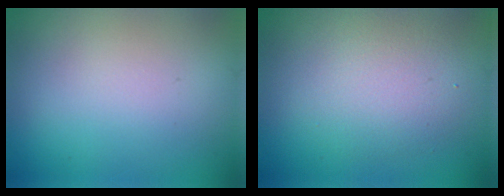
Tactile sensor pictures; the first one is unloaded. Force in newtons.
{"total": 4.0, "press": 4.0, "slide": 0.2}